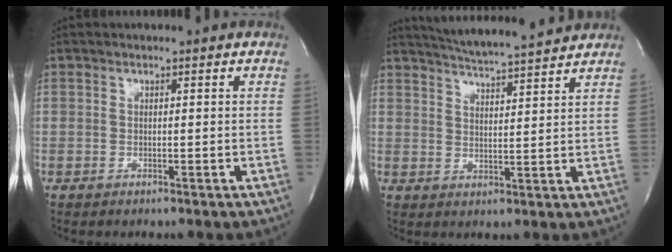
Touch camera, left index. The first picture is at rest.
{"total": 11.2, "force": [10.5, -0.2, 3.9], "torque": [-0.074, 0.007, 0.152]}